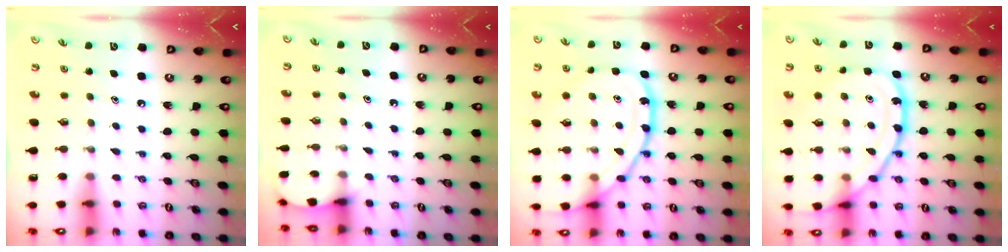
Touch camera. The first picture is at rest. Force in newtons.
{"total": 3.8, "press": 3.8, "slide": 0.4}
{"total": 15.3, "press": 15.3, "slide": 0.4}
{"total": 15.3, "press": 15.3, "slide": 0.4}